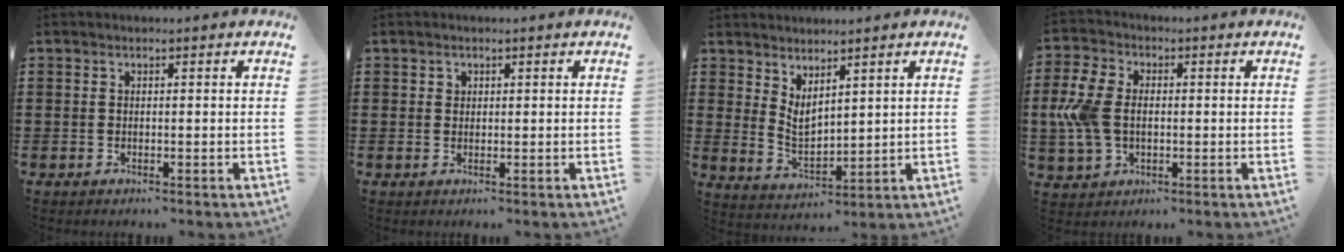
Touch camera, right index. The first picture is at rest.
{"total": 0.9, "force": [0.4, 0.8, 0.1], "torque": [-0.004, 0.003, 0.009]}
{"total": 3.4, "force": [2.8, 1.4, 1.4], "torque": [-0.036, -0.010, 0.052]}
{"total": 7.9, "force": [-0.2, 5.4, 5.7], "torque": [-0.161, 0.002, -0.015]}